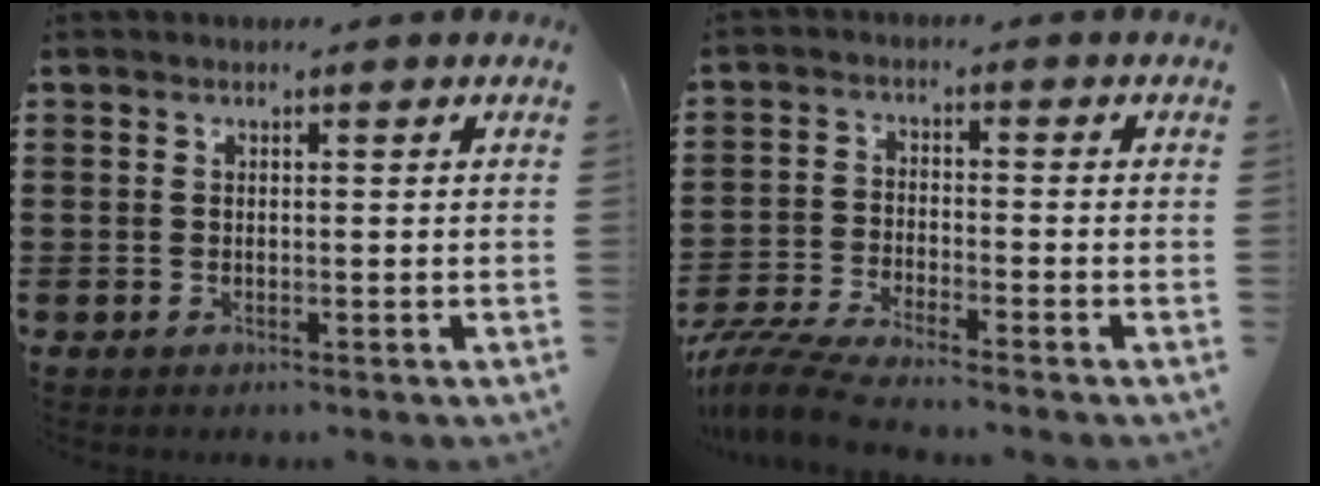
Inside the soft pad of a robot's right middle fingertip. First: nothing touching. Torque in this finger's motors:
{"motor_torque": [1.36, -0.77, 0.37, 0.14]}